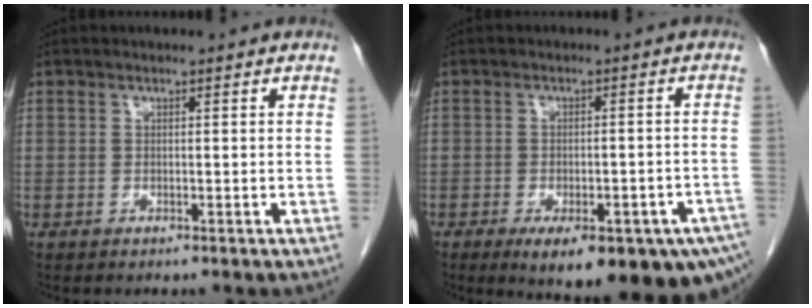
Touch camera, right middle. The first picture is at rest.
{"total": 18.3, "force": [-11.4, 5.3, 13.3], "torque": [-0.121, -0.008, -0.137]}